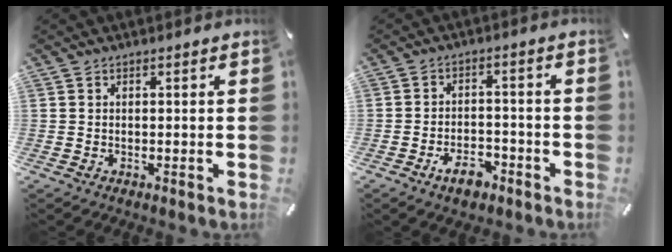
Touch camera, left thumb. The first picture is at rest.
{"total": 6.7, "force": [-4.1, 3.4, 3.9], "torque": [-0.075, 0.020, -0.075]}